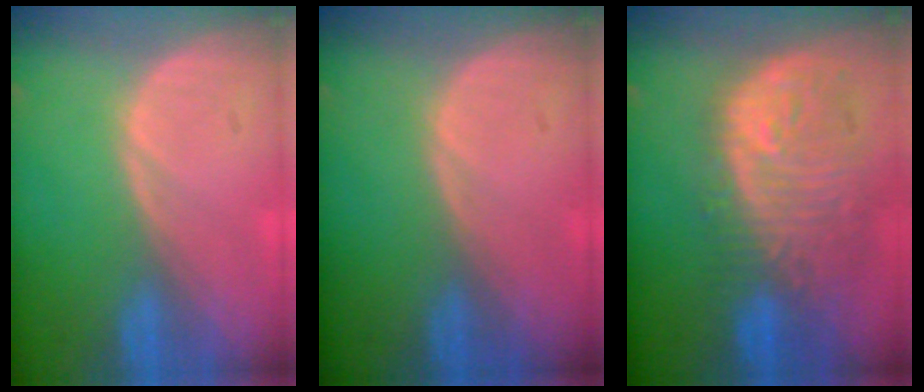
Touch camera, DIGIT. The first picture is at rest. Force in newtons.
{"total": 0.0}
{"total": 12.0, "press": 10.7, "slide": 5.3}